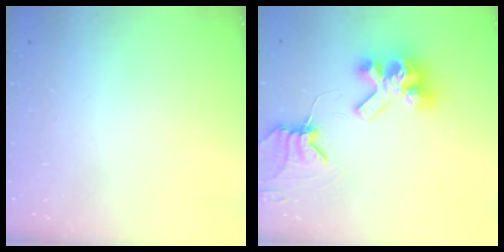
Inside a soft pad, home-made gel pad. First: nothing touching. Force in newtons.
{"total": 10.6, "press": 10.5, "slide": 1.4}